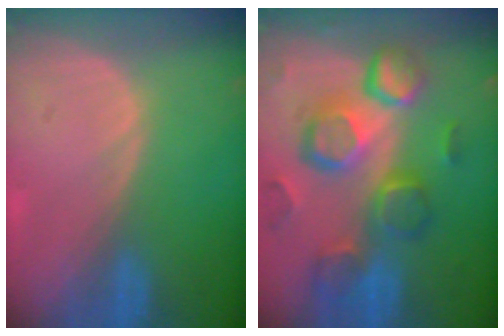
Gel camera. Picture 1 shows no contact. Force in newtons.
{"total": 12.4, "press": 10.8, "slide": 6.1}